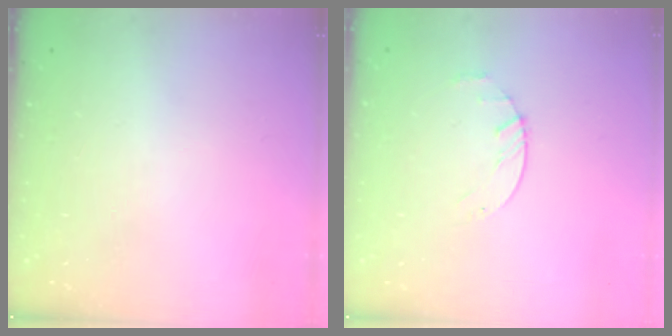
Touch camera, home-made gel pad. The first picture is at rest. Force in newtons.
{"total": 2.2, "press": 2.2, "slide": 0.3}